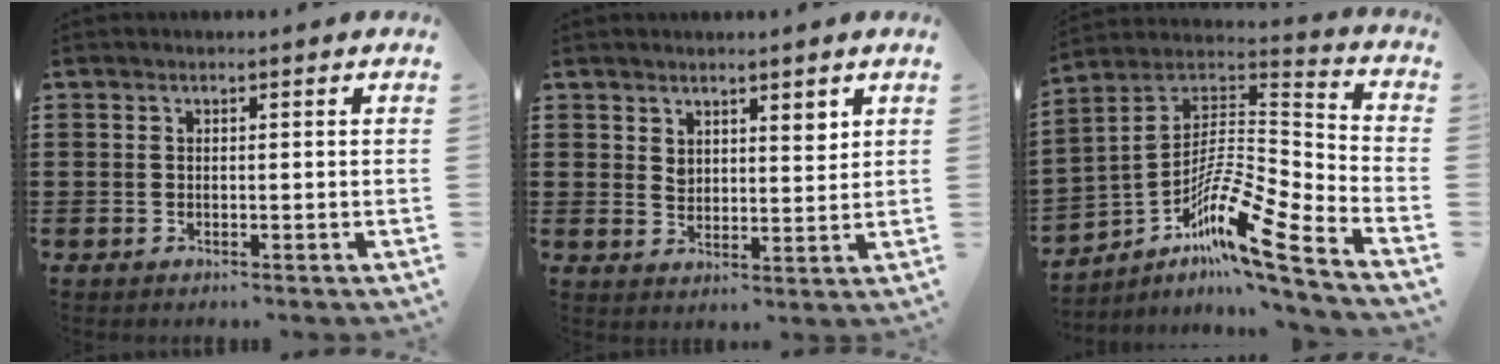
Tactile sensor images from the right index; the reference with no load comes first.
{"total": 3.5, "force": [2.9, 1.6, 0.9], "torque": [-0.017, -0.003, 0.054]}
{"total": 11.1, "force": [-7.0, 1.4, 8.5], "torque": [-0.168, -0.017, -0.144]}